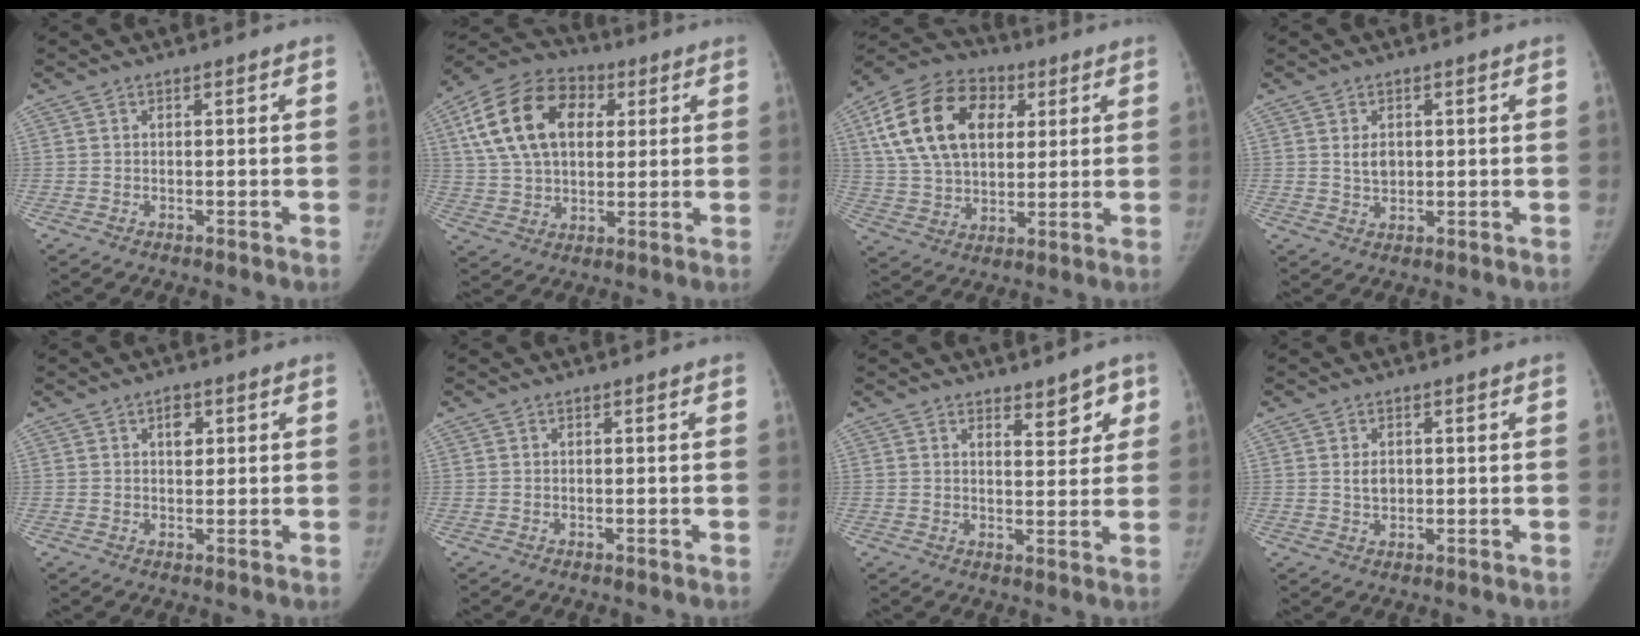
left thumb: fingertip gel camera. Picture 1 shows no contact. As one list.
[{"total": 19.4, "force": [5.6, 13.0, 13.3], "torque": [-0.234, 0.009, 0.094]}, {"total": 21.1, "force": [6.5, 14.3, 14.2], "torque": [-0.251, 0.005, 0.112]}, {"total": 3.3, "force": [0.6, 2.4, 2.2], "torque": [-0.026, -0.005, 0.015]}, {"total": 2.9, "force": [1.2, 1.9, 1.9], "torque": [-0.016, -0.003, 0.015]}, {"total": 0.0}, {"total": 5.0, "force": [3.2, 2.6, 2.9], "torque": [-0.004, -0.020, 0.041]}, {"total": 2.6, "force": [0.4, 1.9, 1.7], "torque": [-0.021, -0.002, 0.010]}]